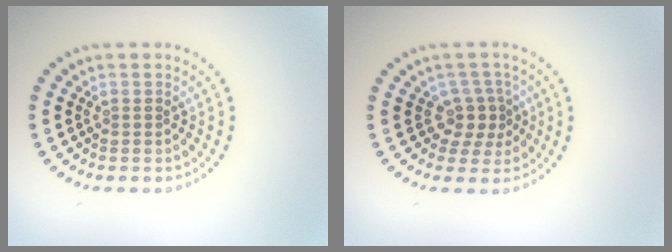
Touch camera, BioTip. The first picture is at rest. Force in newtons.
{"total": 2.5, "press": 1.9, "slide": 1.6}